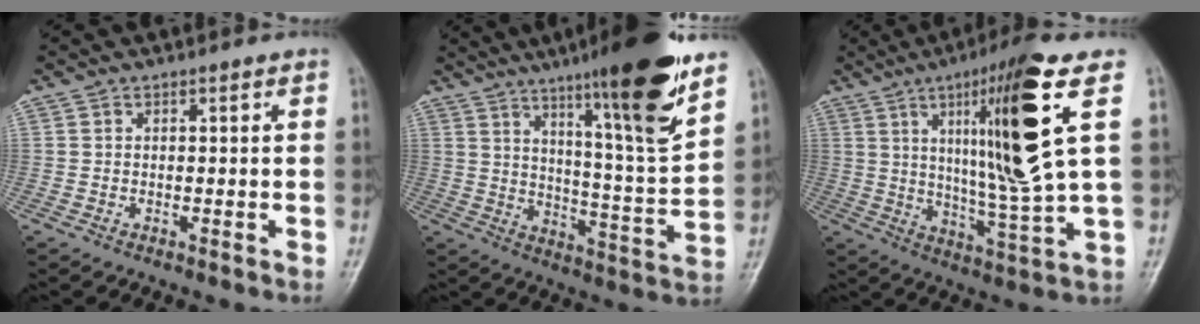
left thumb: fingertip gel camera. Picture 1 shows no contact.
{"total": 19.8, "force": [12.5, 1.5, 15.2], "torque": [-0.208, -0.065, 0.194]}
{"total": 19.1, "force": [6.0, 0.7, 18.1], "torque": [-0.306, -0.037, 0.095]}